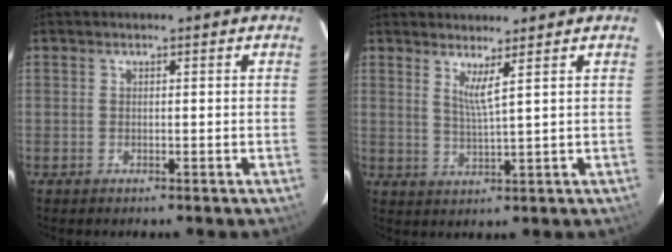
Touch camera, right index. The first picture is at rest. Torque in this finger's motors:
{"motor_torque": [0.02, 0.07, 0.19, 0.03]}